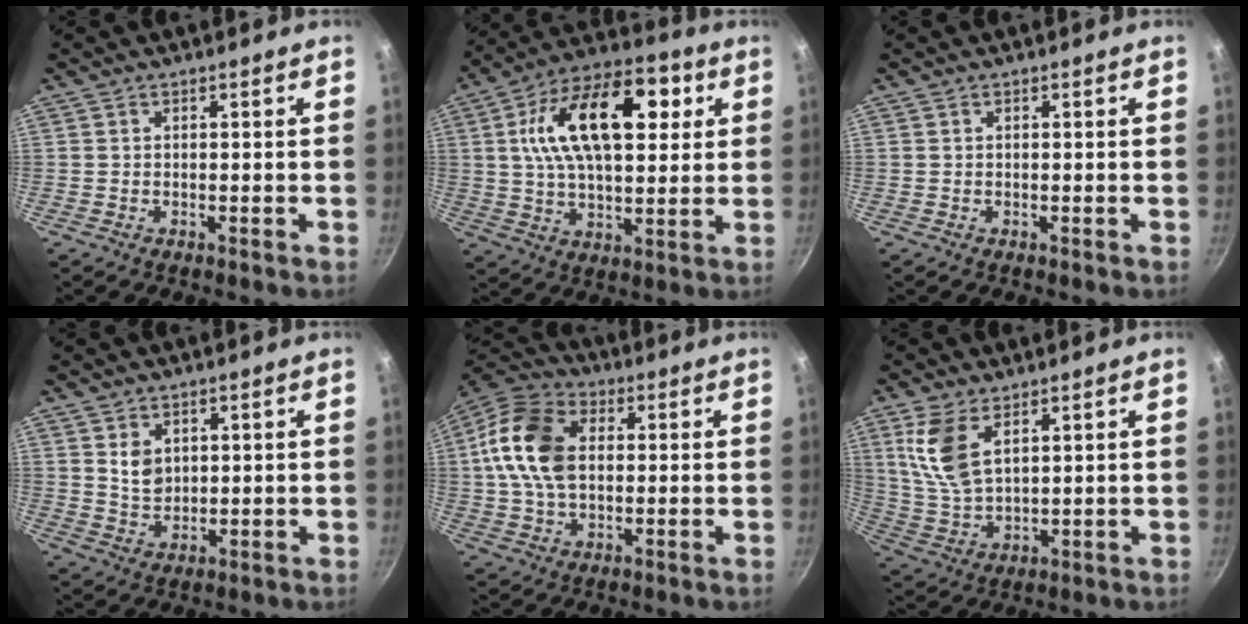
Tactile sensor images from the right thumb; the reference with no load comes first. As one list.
[{"total": 21.7, "force": [5.8, 11.8, 17.2], "torque": [-0.263, 0.007, 0.083]}, {"total": 0.0}, {"total": 4.7, "force": [1.6, 3.5, 2.7], "torque": [-0.032, -0.011, 0.033]}, {"total": 15.3, "force": [1.7, 10.4, 11.0], "torque": [-0.191, 0.019, 0.015]}, {"total": 9.9, "force": [4.4, 5.0, 7.2], "torque": [-0.144, -0.021, 0.096]}]